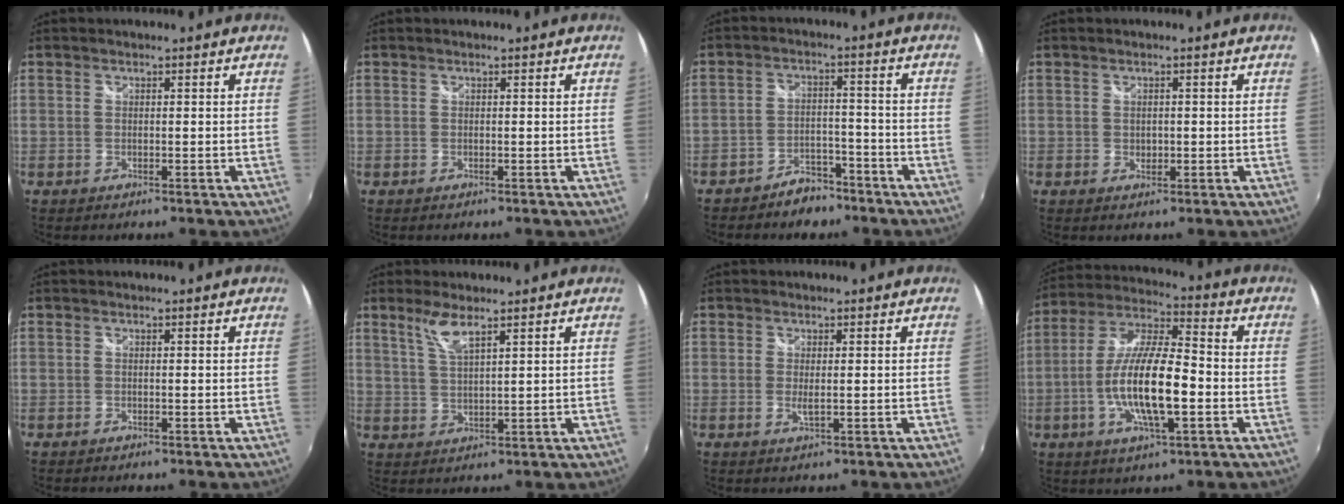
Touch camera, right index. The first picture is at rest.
{"total": 0.0}
{"total": 6.3, "force": [-5.0, 3.4, 1.6], "torque": [-0.047, 0.019, -0.073]}
{"total": 1.3, "force": [0.0, 1.2, 0.5], "torque": [-0.006, -0.001, 0.001]}
{"total": 0.0}
{"total": 4.6, "force": [3.1, 0.5, 3.4], "torque": [-0.070, -0.002, 0.063]}
{"total": 1.6, "force": [0.0, 0.3, 1.6], "torque": [-0.031, -0.005, -0.001]}
{"total": 15.6, "force": [-3.8, 4.2, 14.5], "torque": [-0.288, -0.005, -0.072]}